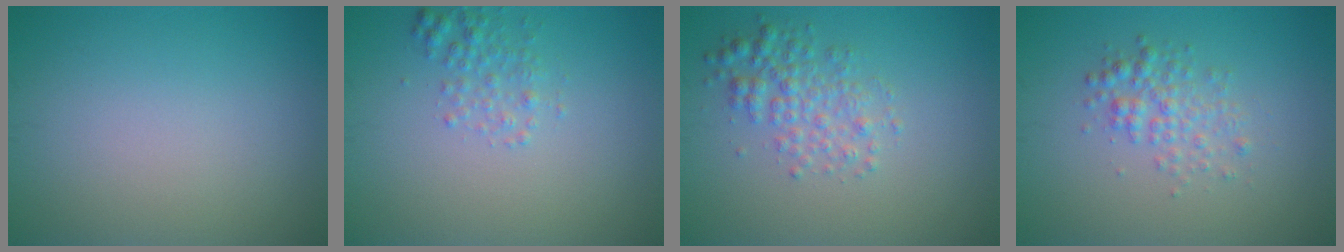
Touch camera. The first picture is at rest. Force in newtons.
{"total": 1.7, "press": 1.7, "slide": 0.1}
{"total": 2.9, "press": 2.9, "slide": 0.0}
{"total": 2.5, "press": 2.5, "slide": 0.0}